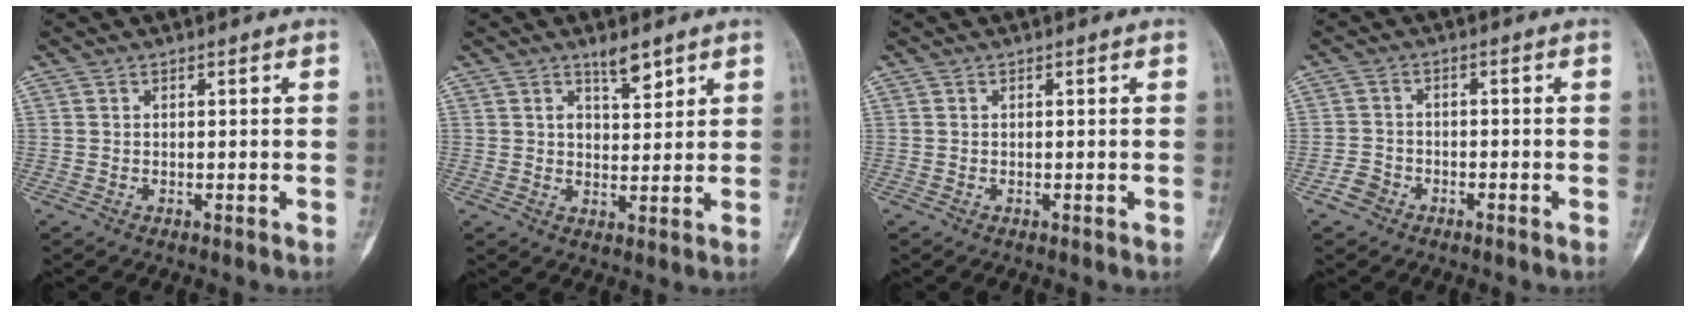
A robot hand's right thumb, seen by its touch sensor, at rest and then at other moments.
{"total": 4.3, "force": [3.0, 1.7, 2.6], "torque": [-0.026, -0.022, 0.050]}
{"total": 0.0}
{"total": 2.8, "force": [-1.9, 1.9, 0.7], "torque": [-0.010, 0.014, -0.039]}